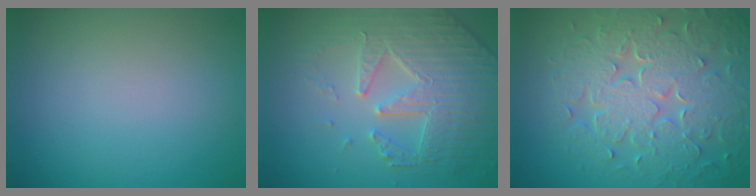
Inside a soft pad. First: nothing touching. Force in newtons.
{"total": 5.5, "press": 5.0, "slide": 2.4}
{"total": 8.9, "press": 6.5, "slide": 6.1}